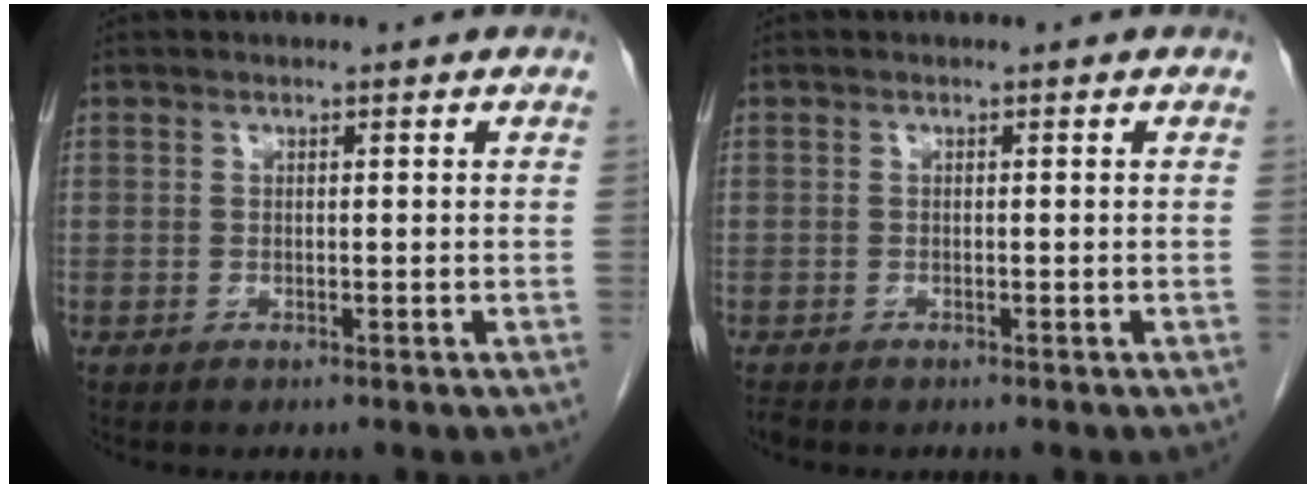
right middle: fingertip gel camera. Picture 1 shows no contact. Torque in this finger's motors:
{"motor_torque": [-0.20, -0.07, -0.01, -0.01]}